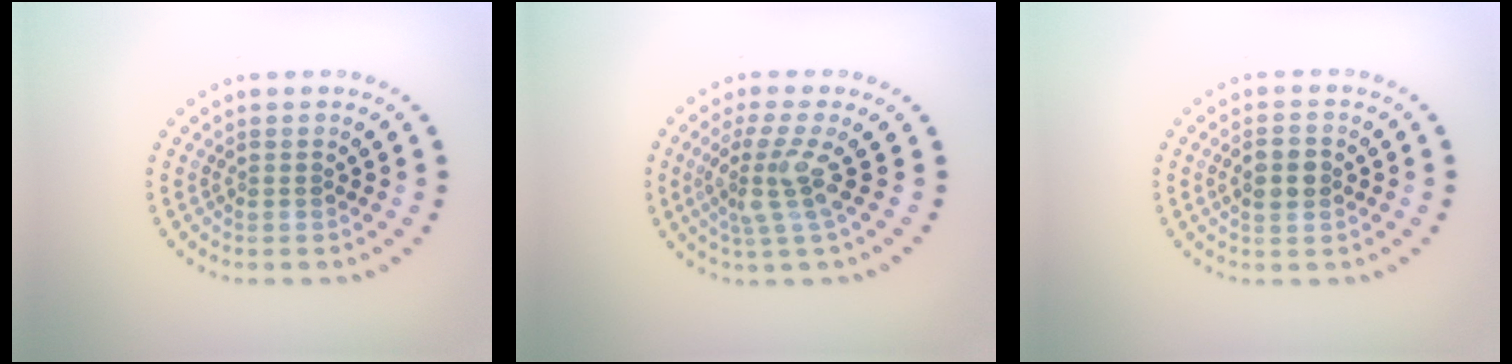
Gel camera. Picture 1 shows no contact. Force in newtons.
{"total": 3.5, "press": 2.6, "slide": 2.3}
{"total": 2.4, "press": 2.4, "slide": 0.1}